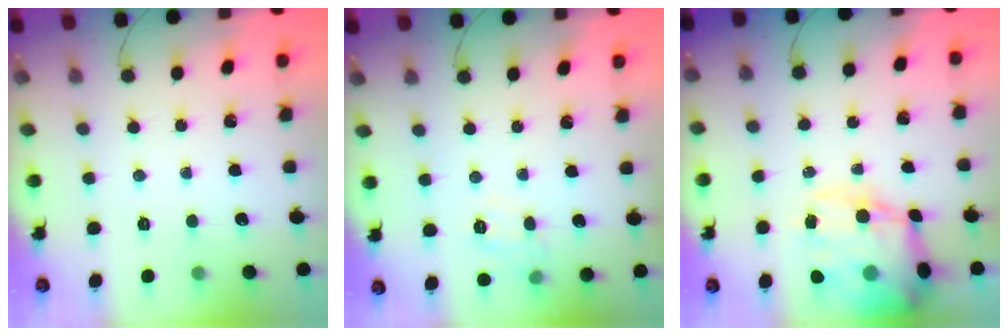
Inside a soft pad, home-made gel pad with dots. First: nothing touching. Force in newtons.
{"total": 8.6, "press": 8.5, "slide": 1.1}
{"total": 20.0, "press": 19.5, "slide": 4.6}